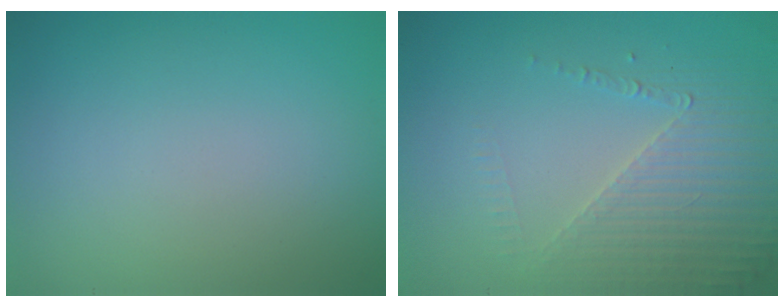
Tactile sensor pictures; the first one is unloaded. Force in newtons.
{"total": 4.5, "press": 3.2, "slide": 3.1}